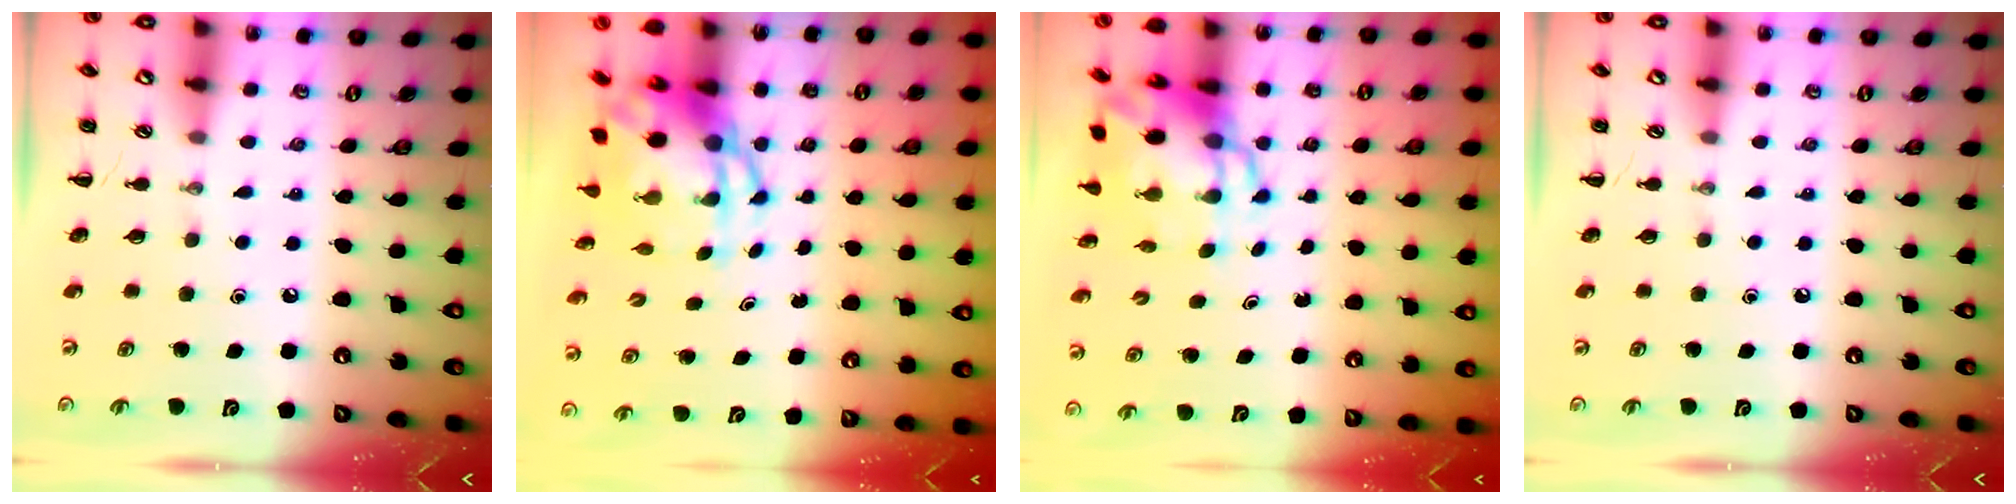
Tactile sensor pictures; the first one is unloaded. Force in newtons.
{"total": 7.2, "press": 7.0, "slide": 1.9}
{"total": 8.3, "press": 8.0, "slide": 2.2}
{"total": 0.0}